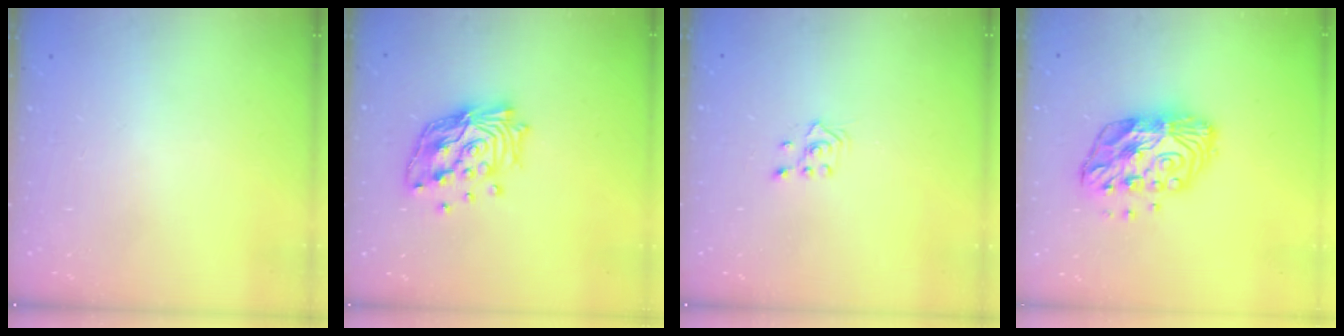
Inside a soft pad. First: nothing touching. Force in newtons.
{"total": 18.0, "press": 17.9, "slide": 2.4}
{"total": 3.2, "press": 3.1, "slide": 0.9}
{"total": 12.5, "press": 12.5, "slide": 0.9}